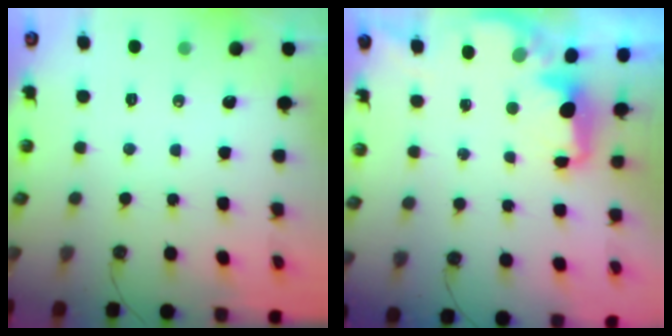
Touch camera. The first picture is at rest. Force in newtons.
{"total": 2.0, "press": 1.8, "slide": 0.7}